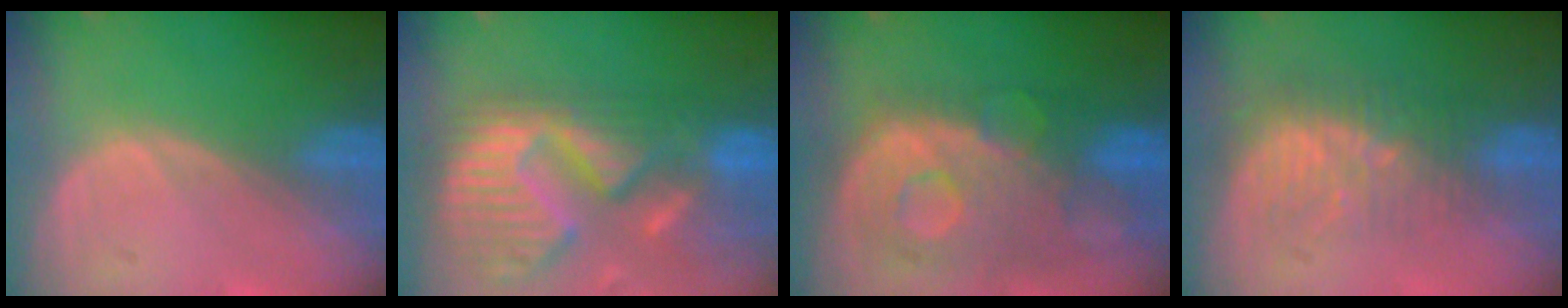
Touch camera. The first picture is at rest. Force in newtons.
{"total": 14.2, "press": 11.8, "slide": 7.8}
{"total": 11.1, "press": 9.7, "slide": 5.5}
{"total": 7.5, "press": 6.9, "slide": 3.0}